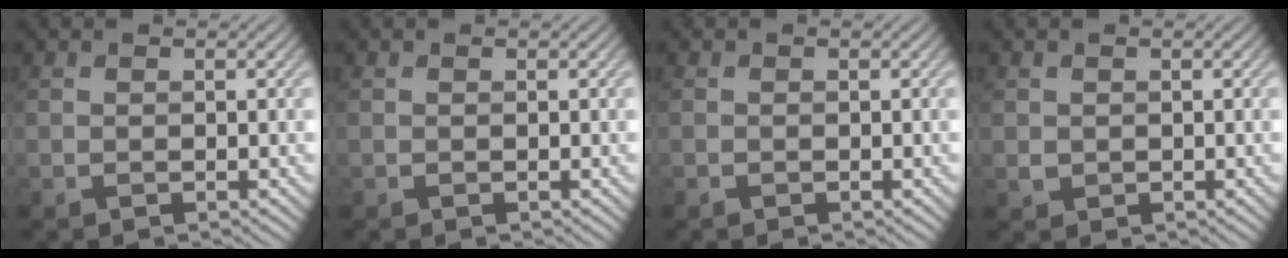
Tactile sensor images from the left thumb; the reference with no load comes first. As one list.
[{"total": 0.0}, {"total": 0.0}, {"total": 1.1, "force": [0.2, 1.0, 0.3], "torque": [-0.007, -0.003, 0.003]}]